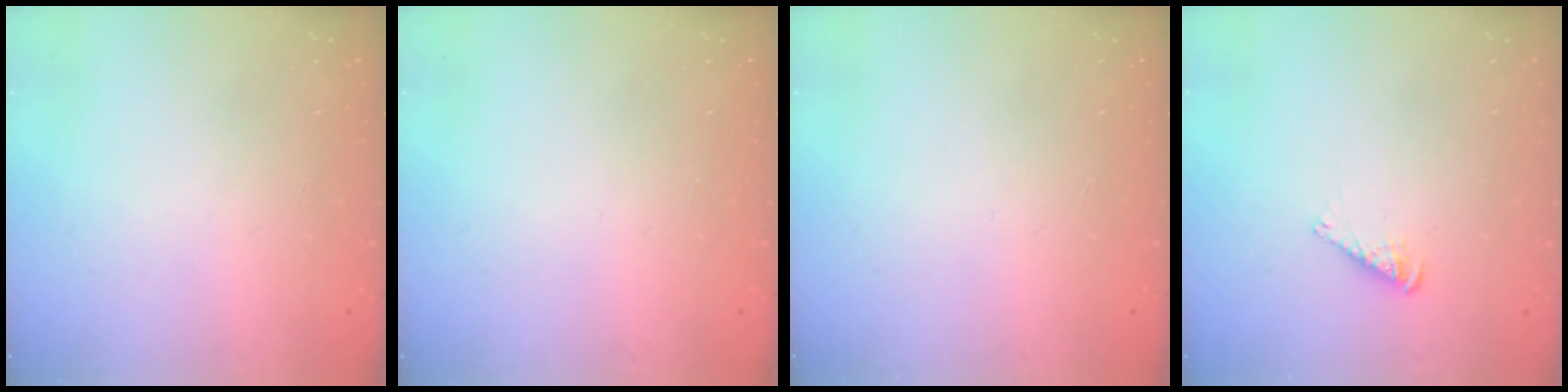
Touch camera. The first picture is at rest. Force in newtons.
{"total": 0.0}
{"total": 0.0}
{"total": 3.8, "press": 3.8, "slide": 0.7}